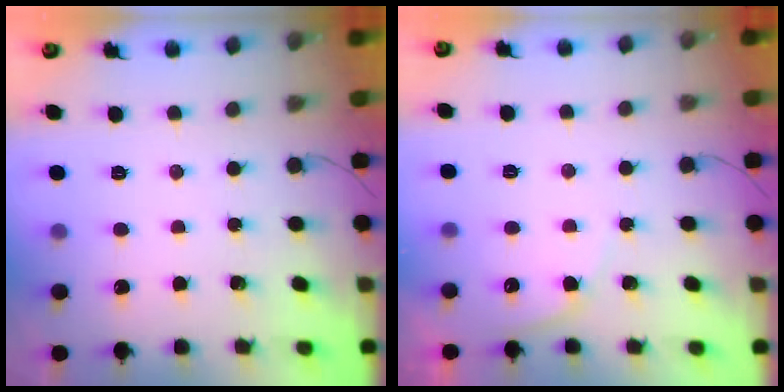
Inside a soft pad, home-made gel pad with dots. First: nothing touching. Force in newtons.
{"total": 3.8, "press": 3.8, "slide": 0.4}